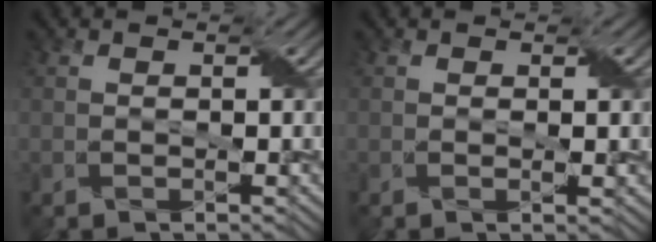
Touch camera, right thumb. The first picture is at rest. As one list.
[{"total": 1.3, "force": [0.2, 0.0, 1.3], "torque": [-0.023, 0.001, 0.000]}]